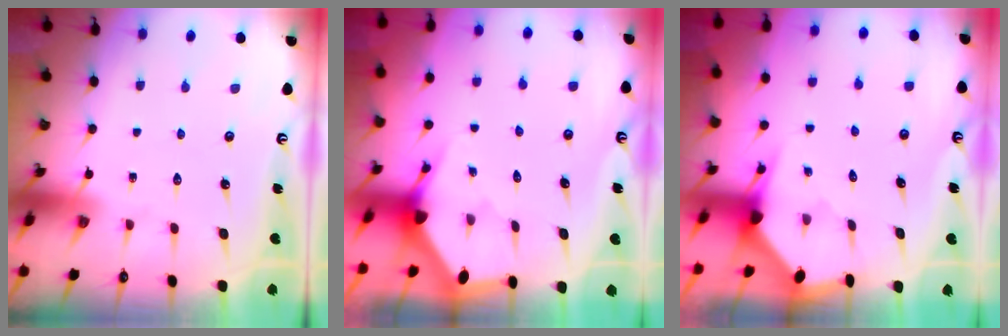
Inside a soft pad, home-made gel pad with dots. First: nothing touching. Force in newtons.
{"total": 2.9, "press": 2.9, "slide": 0.2}
{"total": 2.9, "press": 2.9, "slide": 0.2}